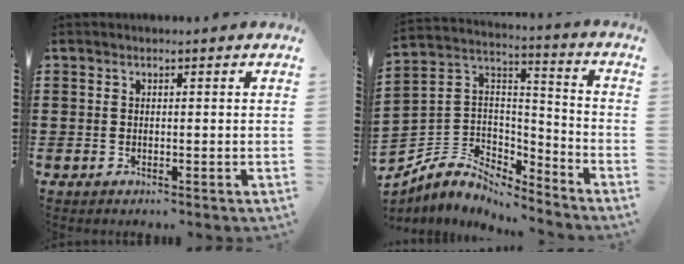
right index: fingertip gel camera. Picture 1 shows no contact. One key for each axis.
{"total": 5.4, "fx": -4.2, "fy": 3.2, "fz": 0.9, "tx": -0.053, "ty": -0.012, "tz": -0.089}